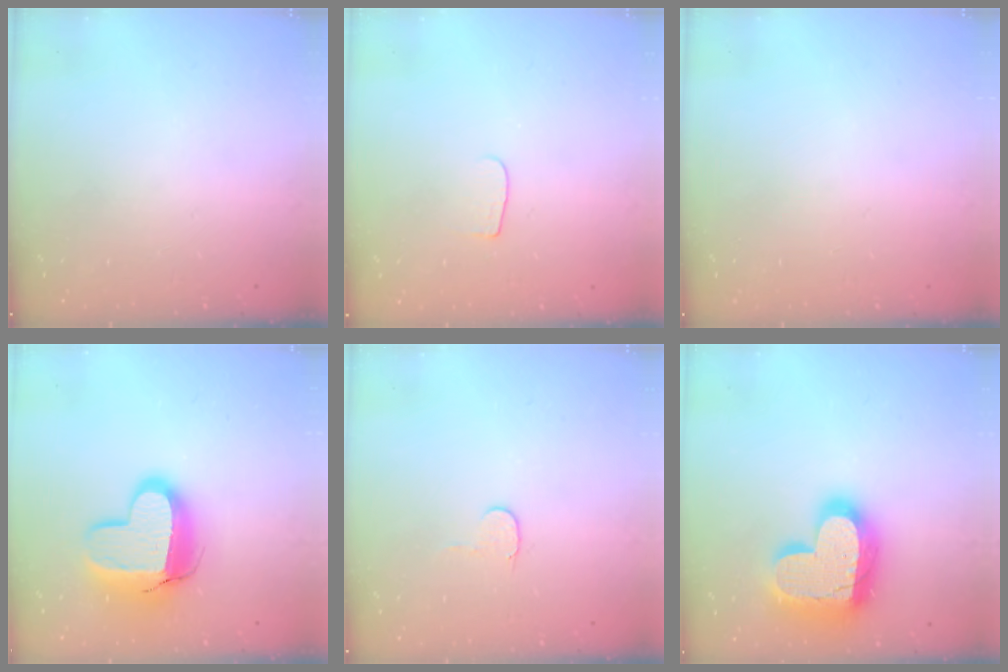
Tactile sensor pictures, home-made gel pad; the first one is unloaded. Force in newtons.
{"total": 4.3, "press": 4.3, "slide": 0.5}
{"total": 0.6, "press": 0.6, "slide": 0.2}
{"total": 14.1, "press": 14.1, "slide": 1.1}
{"total": 3.6, "press": 3.6, "slide": 0.4}
{"total": 23.4, "press": 23.3, "slide": 1.7}